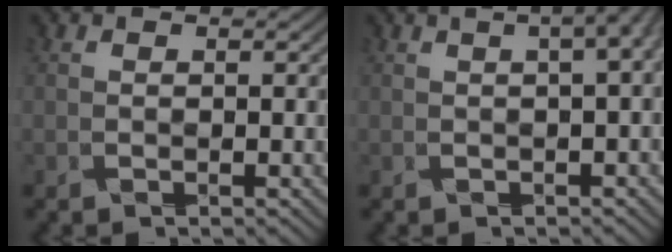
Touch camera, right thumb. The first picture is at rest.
{"total": 4.8, "force": [0.7, 1.6, 4.5], "torque": [-0.078, -0.002, 0.021]}